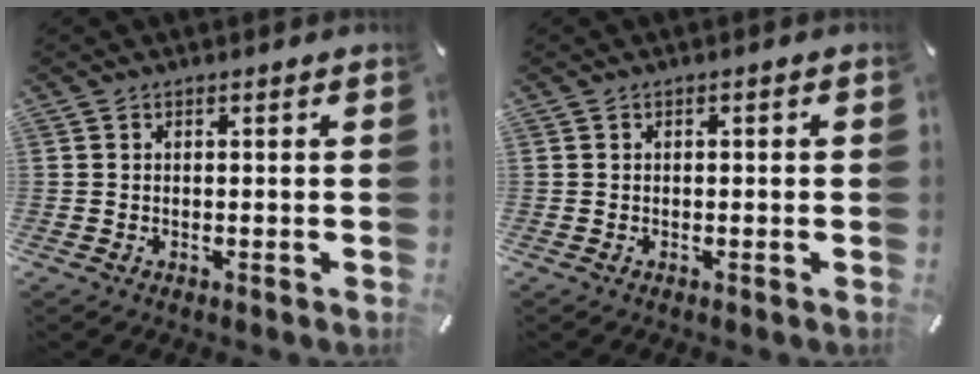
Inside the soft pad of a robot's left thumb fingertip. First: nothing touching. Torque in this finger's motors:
{"motor_torque": [-0.21, -0.54, 0.00, 0.12, -0.01]}